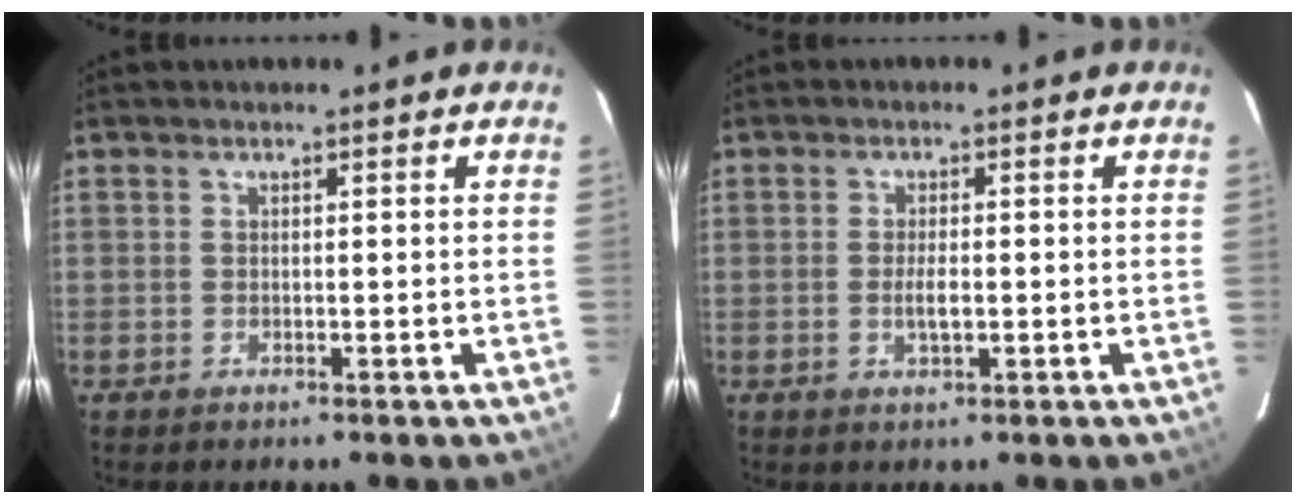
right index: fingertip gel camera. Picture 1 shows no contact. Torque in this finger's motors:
{"motor_torque": [0.72, -0.14, 0.33, 0.07]}